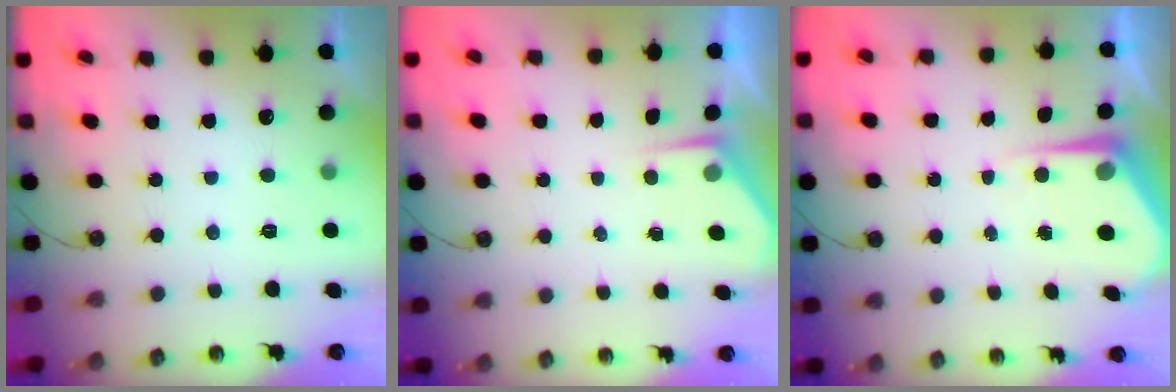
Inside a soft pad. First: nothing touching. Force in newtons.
{"total": 2.7, "press": 2.7, "slide": 0.3}
{"total": 6.5, "press": 6.4, "slide": 0.6}